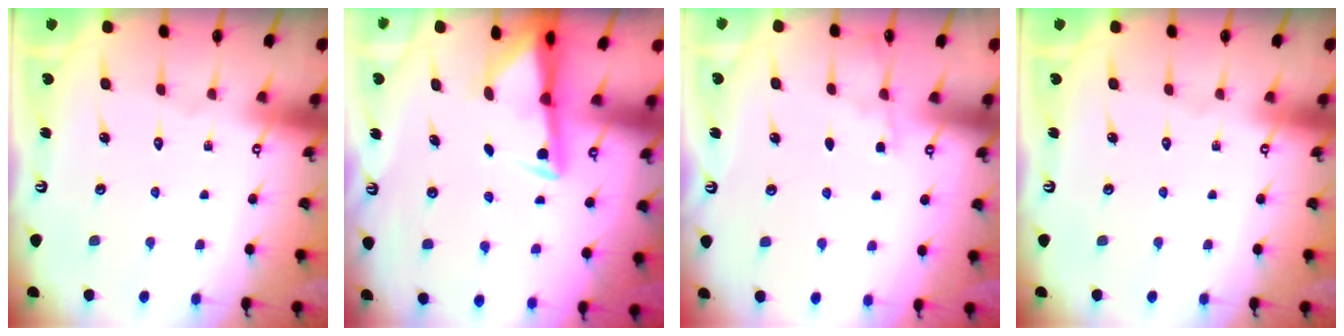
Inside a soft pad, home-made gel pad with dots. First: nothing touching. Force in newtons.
{"total": 3.0, "press": 3.0, "slide": 0.5}
{"total": 2.2, "press": 2.2, "slide": 0.4}
{"total": 0.0}